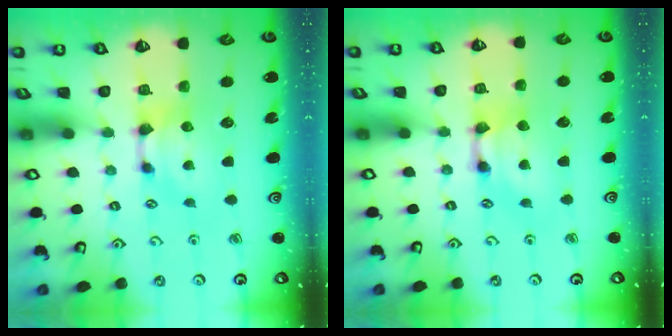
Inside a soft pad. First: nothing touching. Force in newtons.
{"total": 1.9, "press": 1.9, "slide": 0.1}